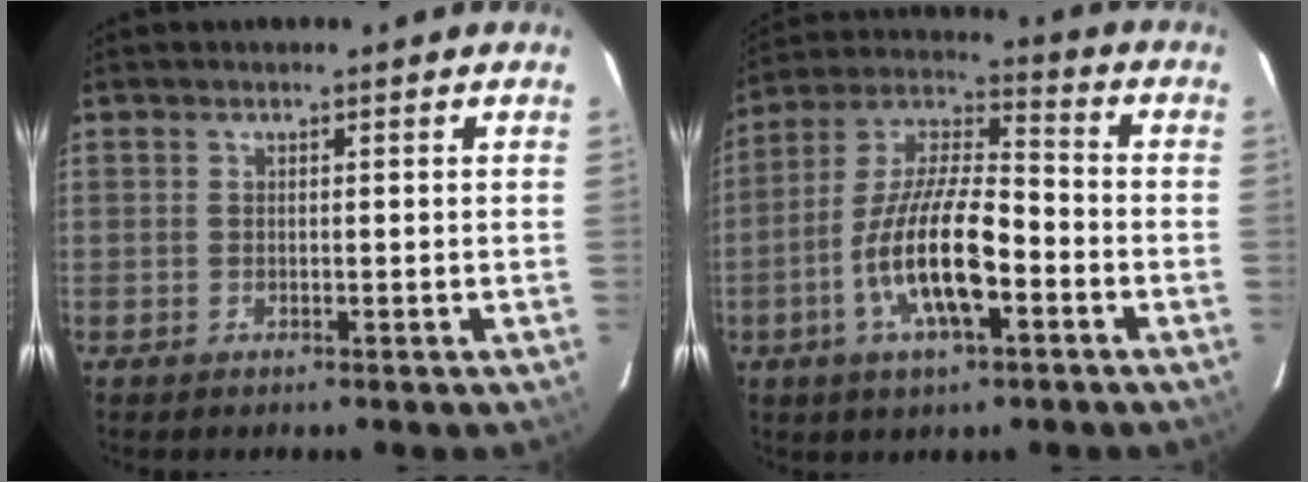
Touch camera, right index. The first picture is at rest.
{"total": 15.7, "force": [-5.6, 5.0, 13.8], "torque": [-0.278, -0.005, -0.108]}